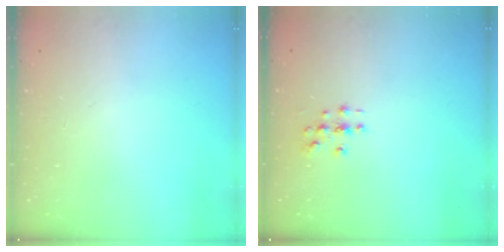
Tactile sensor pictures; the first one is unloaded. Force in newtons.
{"total": 3.1, "press": 3.0, "slide": 0.3}